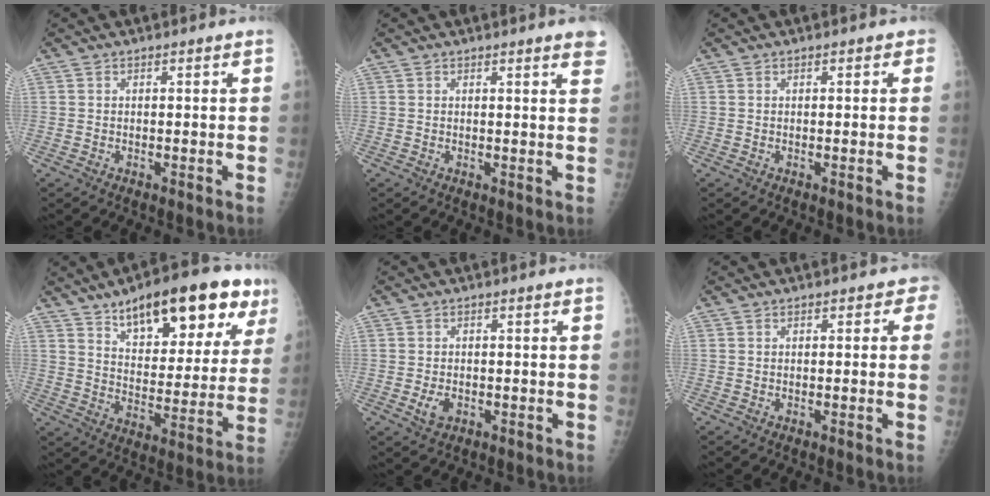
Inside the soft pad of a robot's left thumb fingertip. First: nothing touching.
{"total": 3.4, "force": [2.5, 0.3, 2.4], "torque": [-0.022, -0.005, 0.021]}
{"total": 0.9, "force": [0.4, 0.6, 0.5], "torque": [0.006, 0.002, -0.001]}
{"total": 20.0, "force": [11.2, 8.1, 14.4], "torque": [-0.158, -0.024, 0.159]}
{"total": 2.7, "force": [-0.8, 1.7, 1.9], "torque": [-0.033, -0.001, -0.012]}
{"total": 1.7, "force": [0.6, 1.3, 0.9], "torque": [0.011, 0.005, -0.002]}